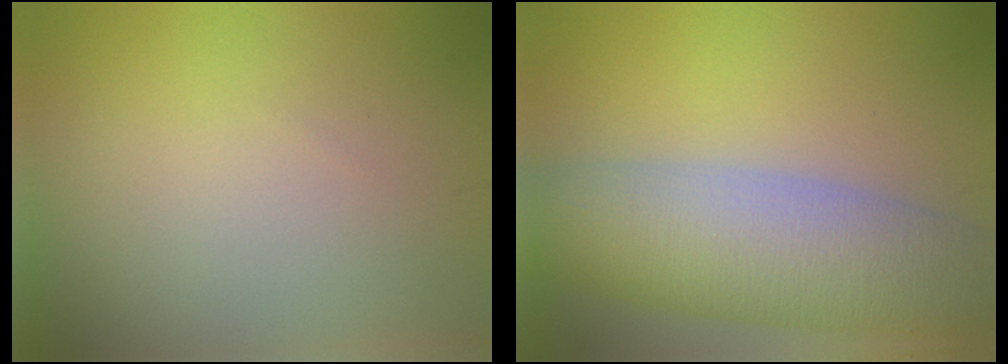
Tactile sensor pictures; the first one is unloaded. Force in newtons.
{"total": 10.4, "press": 10.4, "slide": 0.5}